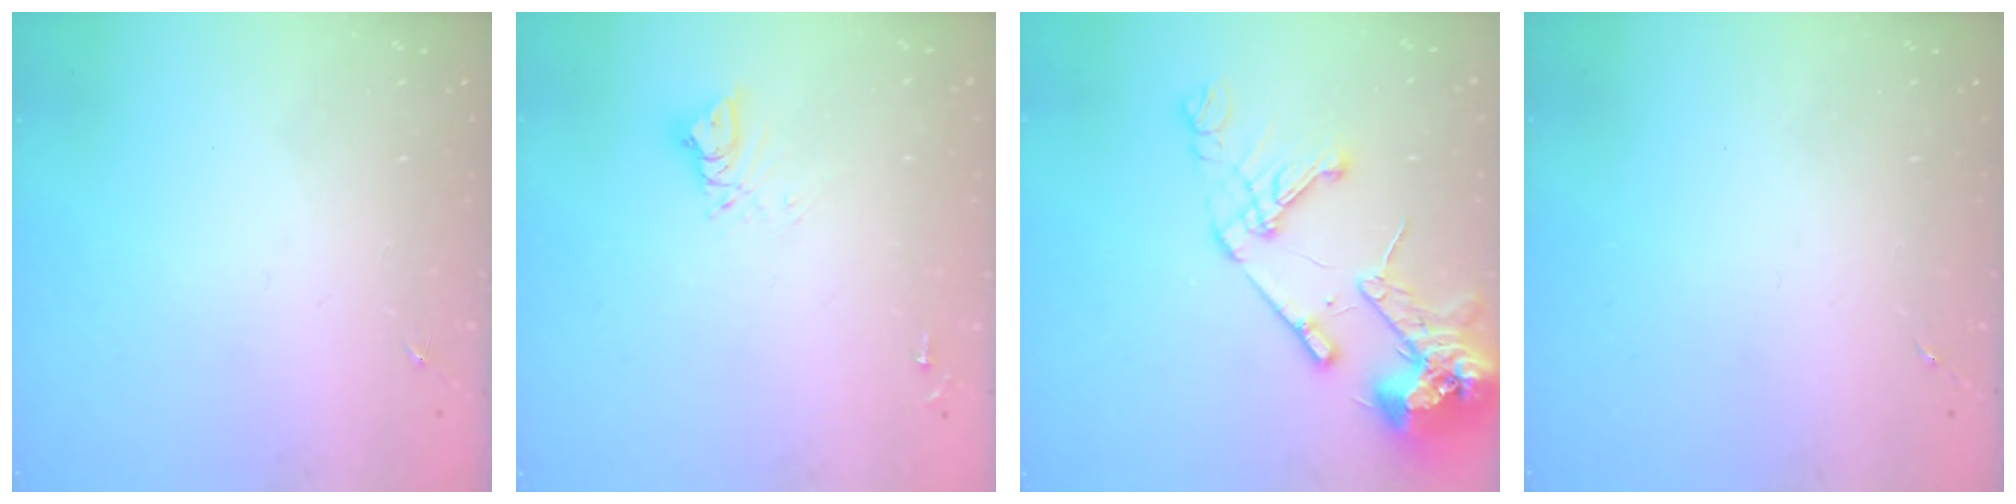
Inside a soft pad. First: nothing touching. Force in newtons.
{"total": 7.3, "press": 7.3, "slide": 0.7}
{"total": 19.4, "press": 19.2, "slide": 2.7}
{"total": 0.0}